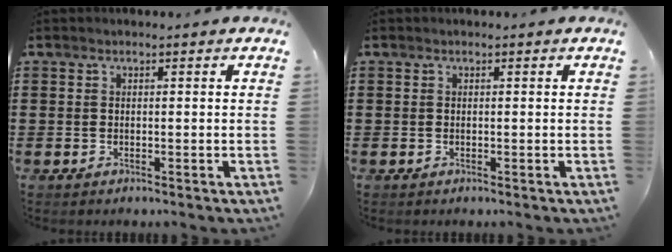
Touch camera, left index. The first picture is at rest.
{"total": 0.0}